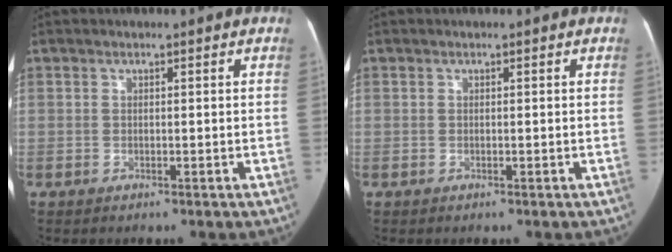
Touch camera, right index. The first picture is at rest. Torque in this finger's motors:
{"motor_torque": [-0.03, -0.02, 0.03, -0.01]}